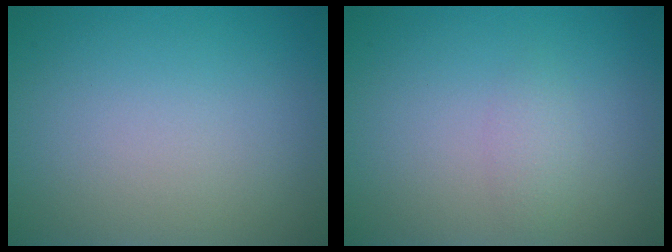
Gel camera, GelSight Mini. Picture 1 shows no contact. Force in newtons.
{"total": 1.2, "press": 1.2, "slide": 0.0}